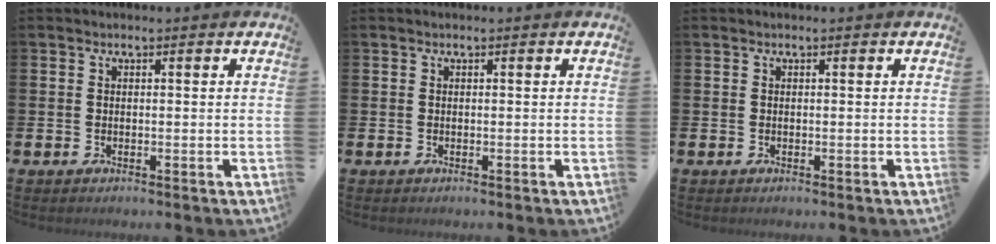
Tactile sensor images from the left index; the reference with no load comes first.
{"total": 0.0}
{"total": 0.0}